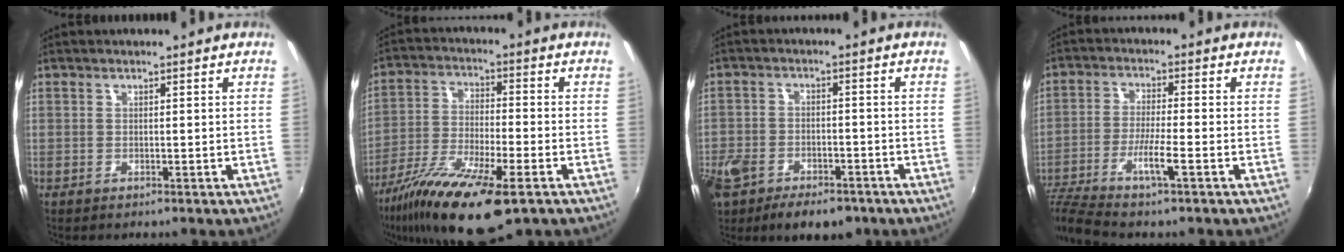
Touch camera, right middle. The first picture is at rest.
{"total": 16.8, "force": [-10.7, 3.5, 12.5], "torque": [-0.246, -0.044, -0.198]}
{"total": 13.6, "force": [-8.6, 7.4, 7.4], "torque": [-0.197, -0.027, -0.145]}
{"total": 10.2, "force": [-6.7, -0.2, 7.7], "torque": [-0.162, -0.024, -0.121]}